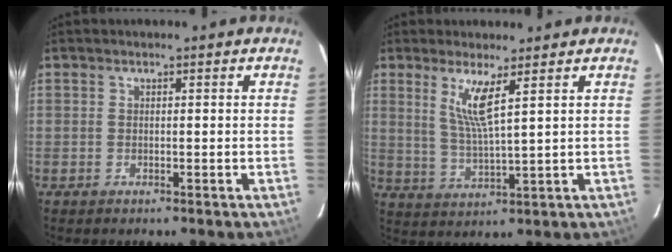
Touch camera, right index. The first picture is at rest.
{"total": 6.1, "force": [3.1, -0.1, 5.3], "torque": [-0.107, -0.016, 0.063]}